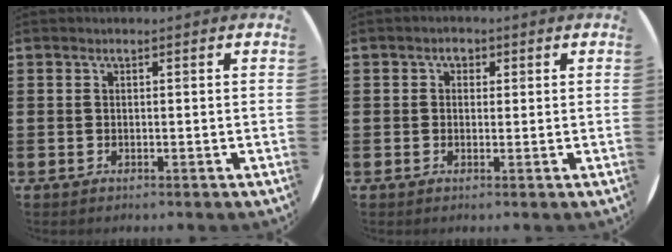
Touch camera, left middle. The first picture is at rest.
{"total": 1.6, "force": [0.7, 1.2, 0.6], "torque": [-0.006, 0.006, 0.010]}